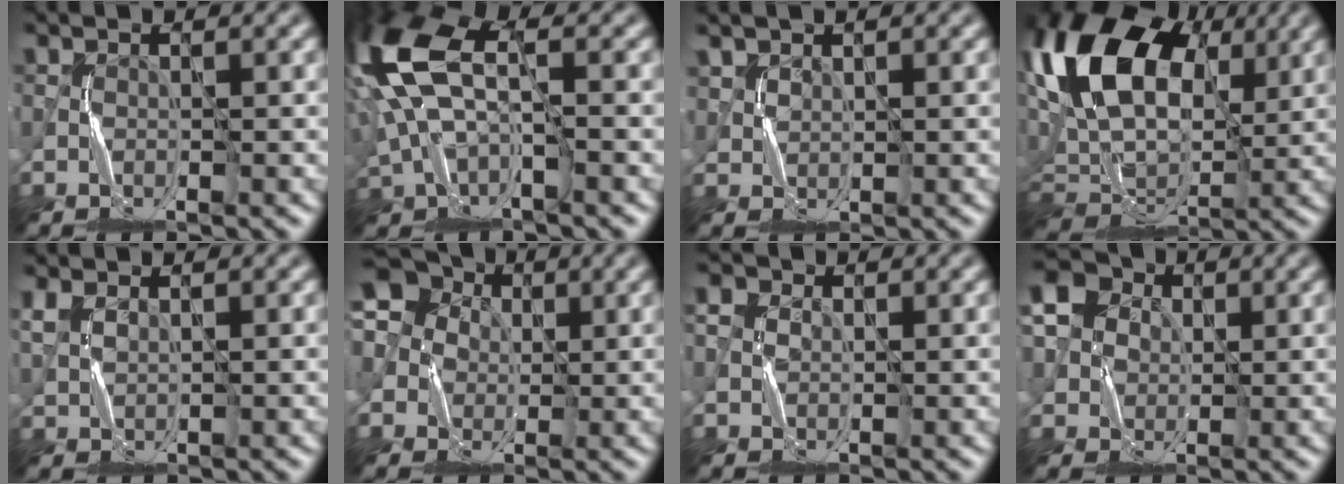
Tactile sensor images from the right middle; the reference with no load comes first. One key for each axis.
{"total": 11.1, "fx": 1.7, "fy": 6.0, "fz": 9.1, "tx": -0.217, "ty": 0.011, "tz": 0.024}
{"total": 1.3, "fx": 1.1, "fy": 0.5, "fz": -0.5, "tx": 0.017, "ty": 0.000, "tz": 0.027}
{"total": 14.4, "fx": 6.4, "fy": 8.7, "fz": 9.6, "tx": -0.195, "ty": 0.031, "tz": 0.119}
{"total": 1.4, "fx": 1.3, "fy": 0.6, "fz": 0.4, "tx": -0.007, "ty": 0.003, "tz": 0.030}
{"total": 7.6, "fx": 1.6, "fy": 6.7, "fz": 3.1, "tx": -0.072, "ty": 0.031, "tz": -0.013}
{"total": 2.3, "fx": 0.6, "fy": 2.1, "fz": 0.9, "tx": -0.006, "ty": 0.009, "tz": -0.002}
{"total": 5.9, "fx": 1.8, "fy": 5.3, "fz": 1.8, "tx": -0.023, "ty": 0.026, "tz": 0.005}